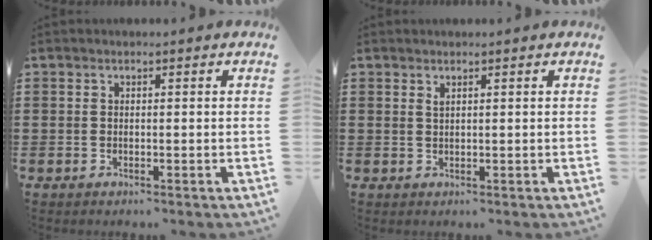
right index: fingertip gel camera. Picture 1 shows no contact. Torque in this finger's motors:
{"motor_torque": [0.08, -0.08, 0.01, 0.02]}